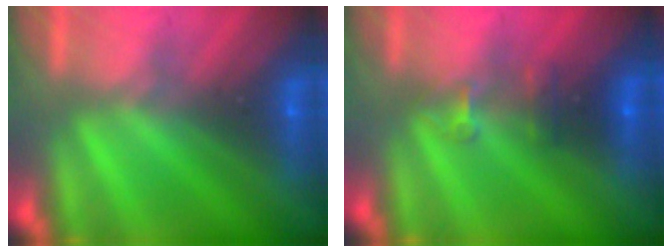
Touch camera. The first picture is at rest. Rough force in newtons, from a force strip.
{"total": 2.9}